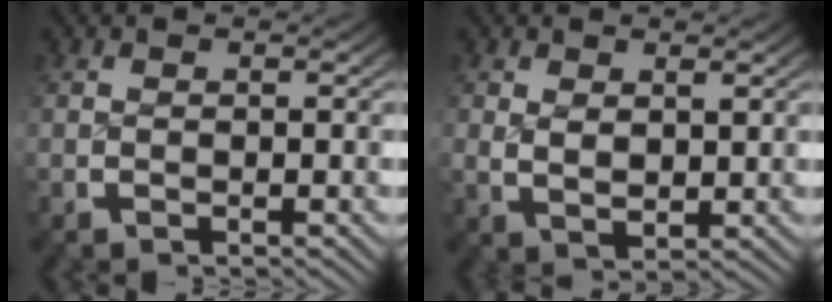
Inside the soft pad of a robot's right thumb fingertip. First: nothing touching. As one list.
[{"total": 2.0, "force": [0.9, 1.2, 1.3], "torque": [-0.028, -0.013, 0.031]}]